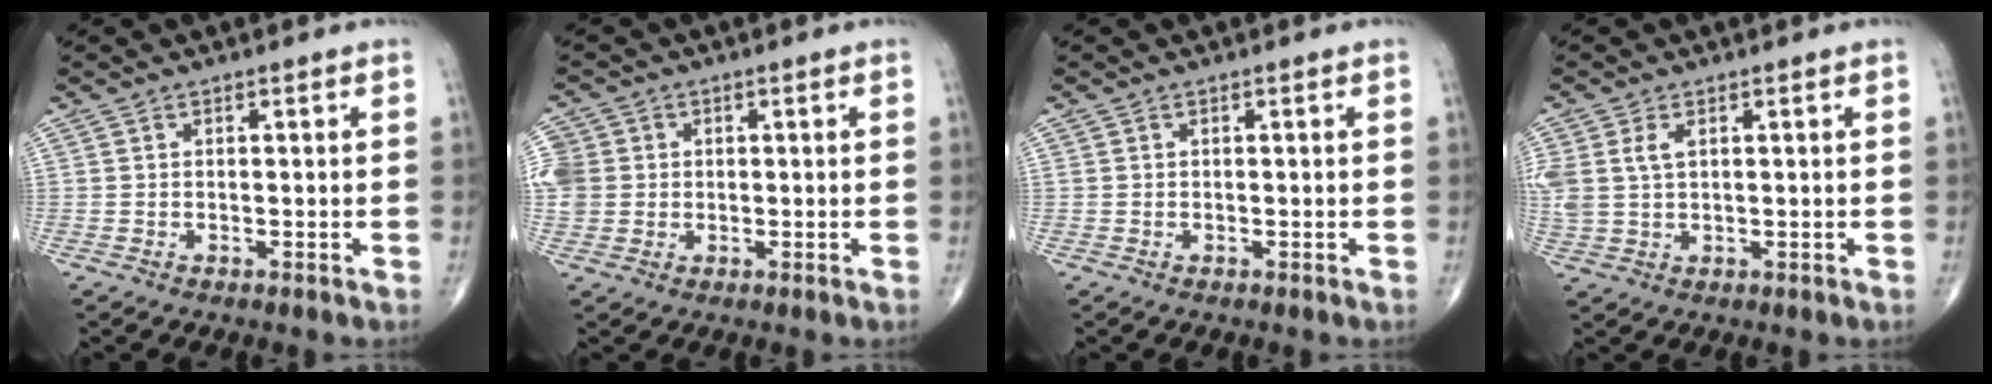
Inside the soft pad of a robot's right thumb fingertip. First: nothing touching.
{"total": 9.3, "force": [1.3, 8.4, 3.6], "torque": [-0.096, 0.021, 0.029]}
{"total": 0.0}
{"total": 5.9, "force": [1.7, 3.6, 4.4], "torque": [-0.113, 0.009, 0.040]}